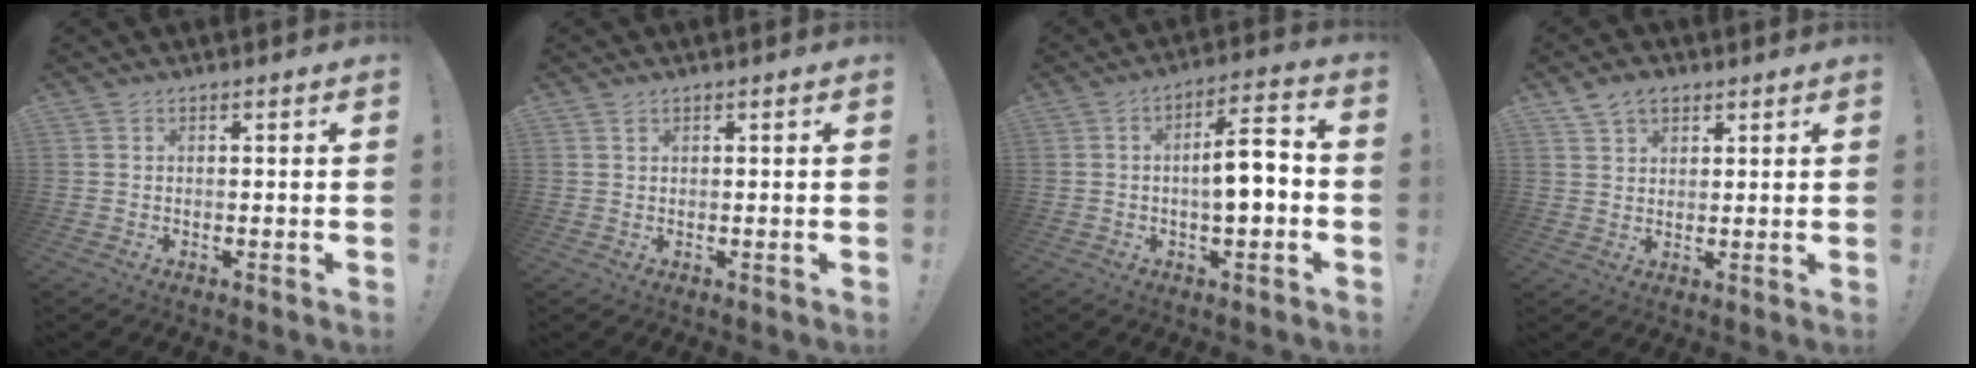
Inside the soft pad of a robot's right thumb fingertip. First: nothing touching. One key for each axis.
{"total": 1.0, "fx": 0.7, "fy": 0.6, "fz": 0.3, "tx": -0.003, "ty": 0.000, "tz": 0.012}
{"total": 9.5, "fx": -1.5, "fy": 3.2, "fz": 8.9, "tx": -0.125, "ty": 0.008, "tz": -0.028}
{"total": 5.5, "fx": 3.6, "fy": 3.6, "fz": 2.0, "tx": -0.029, "ty": -0.013, "tz": 0.067}